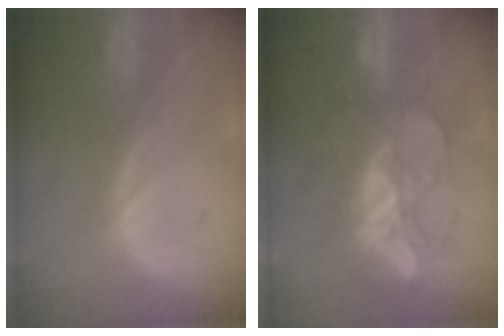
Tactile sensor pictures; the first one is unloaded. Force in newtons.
{"total": 9.6, "press": 8.5, "slide": 4.4}